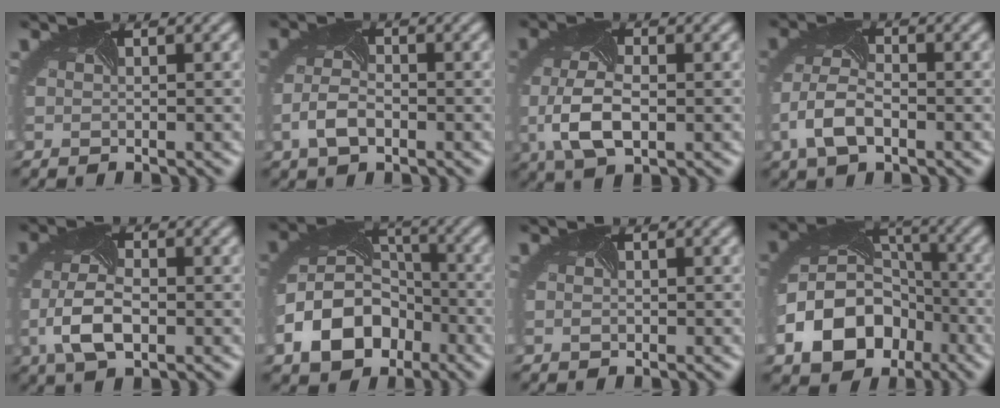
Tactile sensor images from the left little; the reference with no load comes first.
{"total": 2.9, "force": [-1.3, 1.6, 2.0], "torque": [-0.052, -0.005, -0.027]}
{"total": 5.2, "force": [-0.8, 2.8, 4.3], "torque": [-0.105, -0.009, -0.013]}
{"total": 4.7, "force": [-1.9, 2.6, 3.5], "torque": [-0.085, -0.002, -0.042]}
{"total": 4.8, "force": [-1.1, 2.5, 3.9], "torque": [-0.092, -0.007, -0.021]}
{"total": 8.4, "force": [-3.8, 6.0, 4.5], "torque": [-0.089, -0.013, -0.074]}
{"total": 0.5, "force": [0.1, 0.5, 0.2], "torque": [-0.001, -0.003, 0.001]}
{"total": 11.6, "force": [-4.7, 8.8, 6.0], "torque": [-0.121, -0.026, -0.085]}